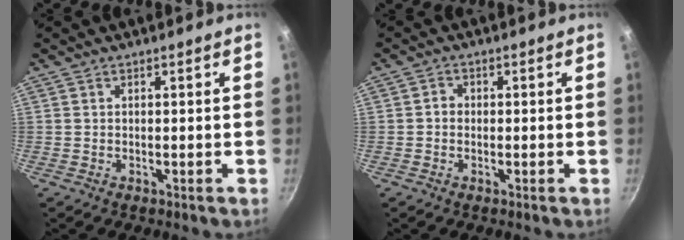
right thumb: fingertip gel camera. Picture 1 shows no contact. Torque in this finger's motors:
{"motor_torque": [0.04, 0.22, 0.20, 0.01, 0.01]}